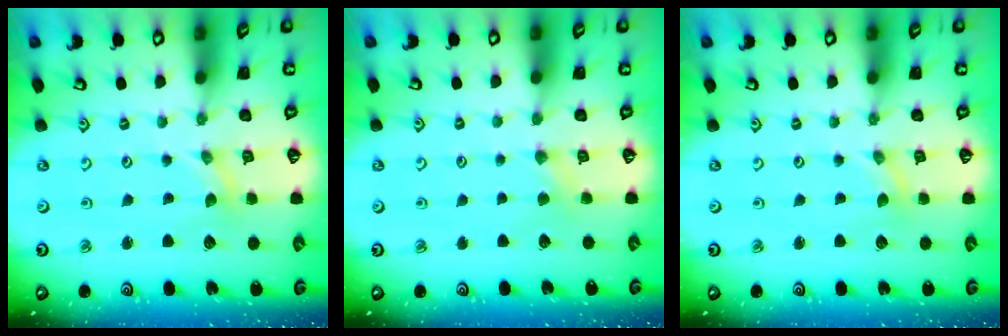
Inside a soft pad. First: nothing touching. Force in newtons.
{"total": 1.6, "press": 1.6, "slide": 0.4}
{"total": 0.0}